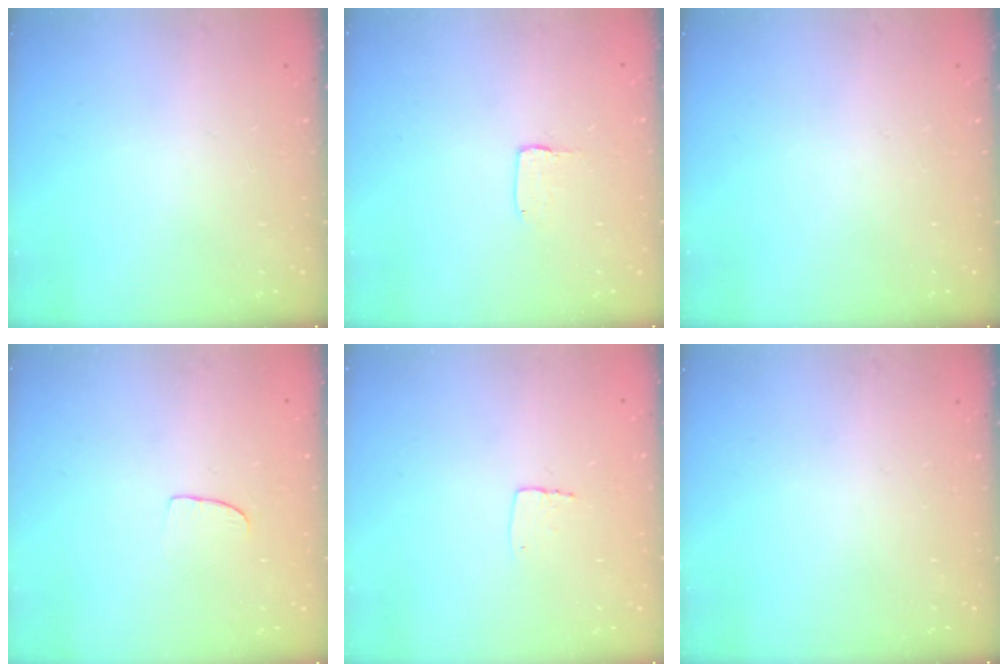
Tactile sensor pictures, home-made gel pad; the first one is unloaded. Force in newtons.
{"total": 1.7, "press": 1.6, "slide": 0.1}
{"total": 0.0}
{"total": 5.4, "press": 5.3, "slide": 0.4}
{"total": 4.0, "press": 4.0, "slide": 0.3}
{"total": 0.0}